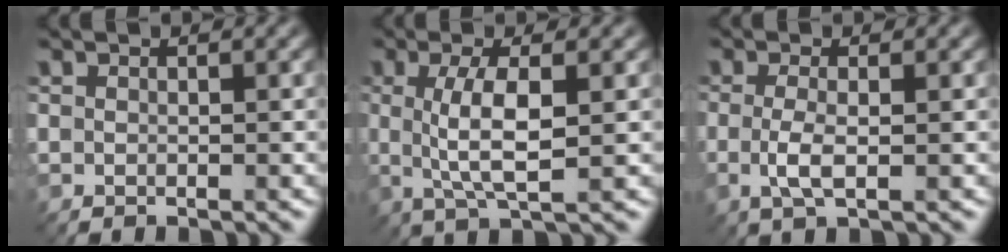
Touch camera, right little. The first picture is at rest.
{"total": 4.8, "force": [0.4, 1.1, 4.7], "torque": [-0.098, 0.002, 0.010]}
{"total": 2.5, "force": [-0.4, 0.7, 2.4], "torque": [-0.054, -0.004, -0.010]}